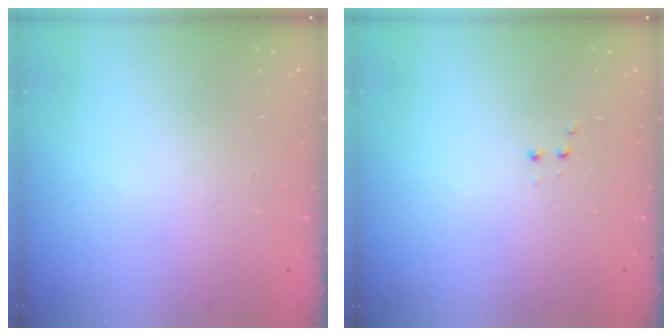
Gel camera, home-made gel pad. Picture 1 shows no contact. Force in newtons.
{"total": 2.8, "press": 2.8, "slide": 0.6}